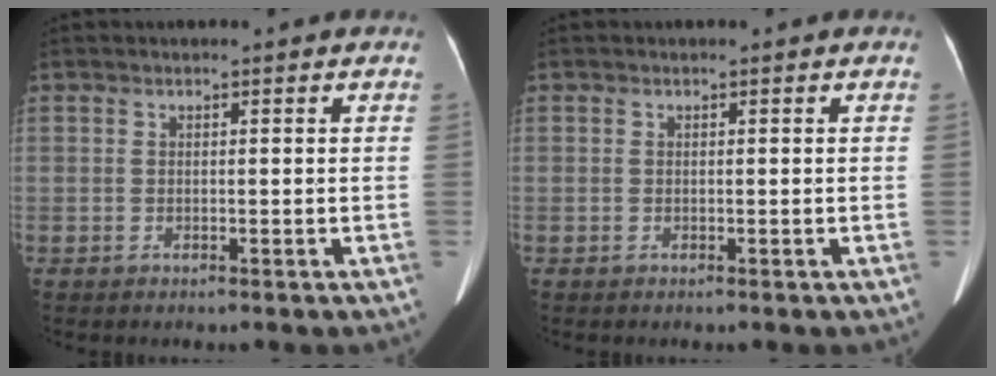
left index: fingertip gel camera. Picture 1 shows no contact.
{"total": 0.0}